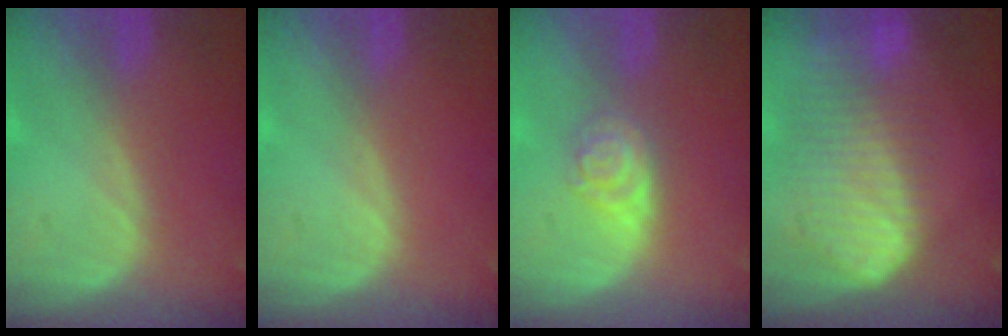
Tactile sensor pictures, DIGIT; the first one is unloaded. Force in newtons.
{"total": 0.0}
{"total": 4.0, "press": 3.6, "slide": 1.8}
{"total": 10.1, "press": 8.7, "slide": 5.2}